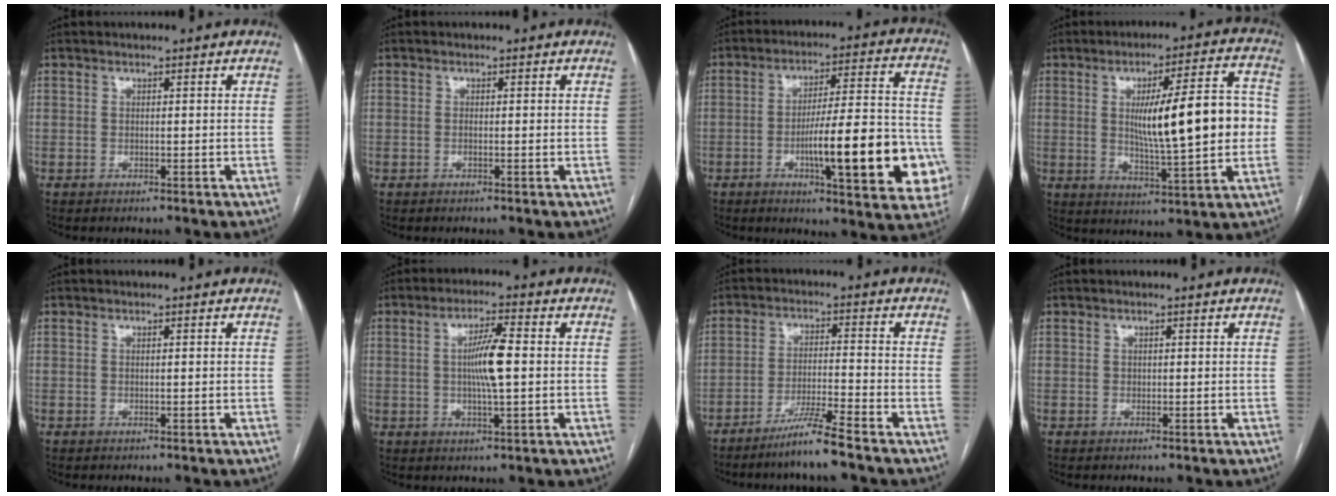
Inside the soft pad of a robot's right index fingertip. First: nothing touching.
{"total": 0.7, "force": [-0.2, 0.0, 0.6], "torque": [-0.012, 0.000, -0.002]}
{"total": 19.1, "force": [-5.9, 3.2, 17.9], "torque": [-0.200, 0.019, -0.071]}
{"total": 15.6, "force": [0.7, 2.2, 15.4], "torque": [-0.232, 0.015, 0.015]}
{"total": 0.0}
{"total": 6.6, "force": [0.2, 0.5, 6.6], "torque": [-0.123, 0.002, 0.001]}
{"total": 7.0, "force": [-5.6, -1.3, 4.1], "torque": [-0.072, -0.022, -0.106]}
{"total": 0.0}